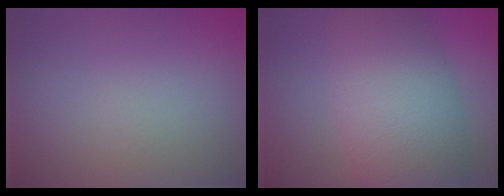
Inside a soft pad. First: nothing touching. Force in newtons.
{"total": 9.5, "press": 9.5, "slide": 0.3}